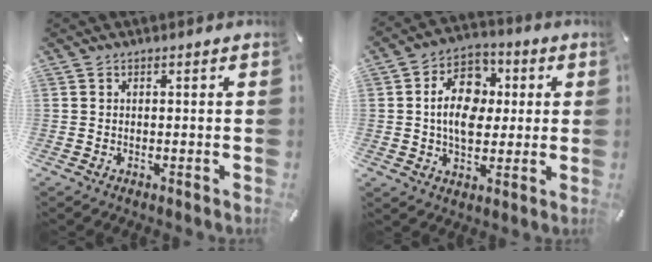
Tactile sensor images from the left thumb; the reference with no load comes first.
{"total": 12.5, "force": [1.0, 9.4, 8.3], "torque": [-0.137, 0.012, 0.017]}